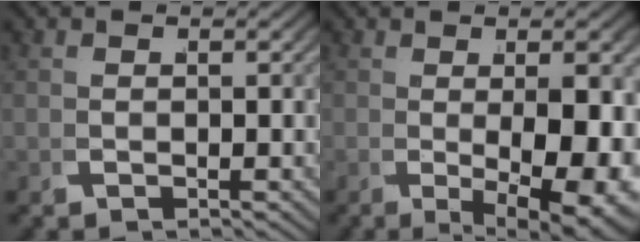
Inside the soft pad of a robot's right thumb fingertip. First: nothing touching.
{"total": 8.8, "force": [-0.8, 3.9, 7.9], "torque": [-0.123, -0.018, 0.004]}